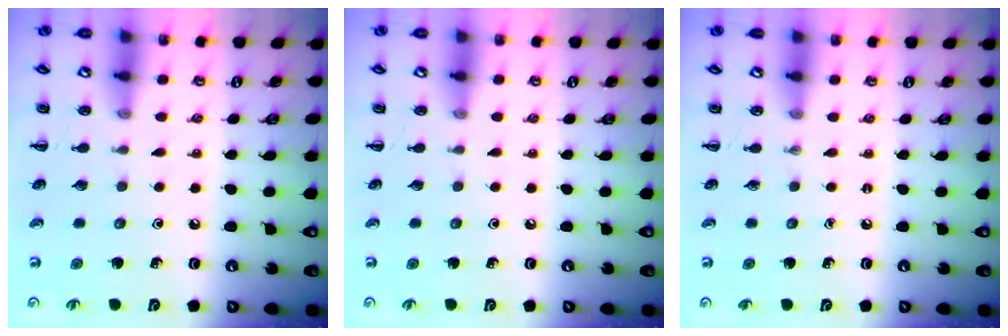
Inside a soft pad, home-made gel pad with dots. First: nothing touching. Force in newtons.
{"total": 0.0}
{"total": 0.0}